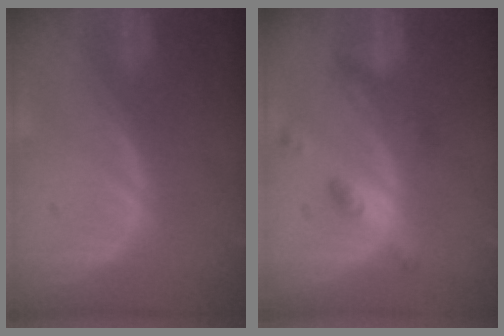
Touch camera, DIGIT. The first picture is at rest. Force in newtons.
{"total": 5.3, "press": 4.6, "slide": 2.7}